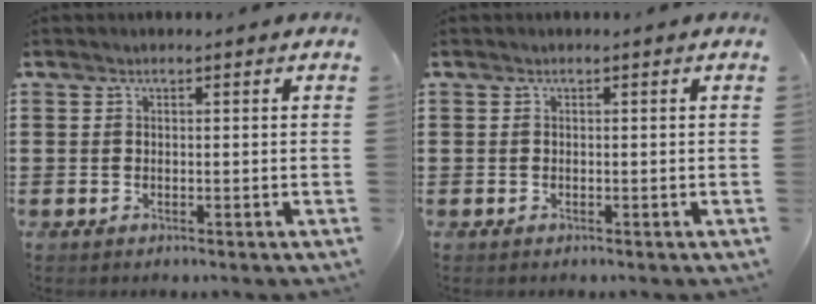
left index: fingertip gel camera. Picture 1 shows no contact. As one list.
[{"total": 0.0}]